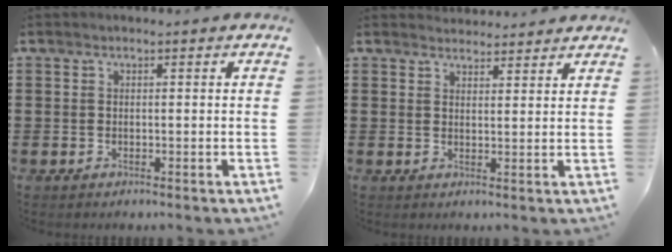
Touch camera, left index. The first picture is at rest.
{"total": 2.6, "force": [2.6, 0.3, 0.0], "torque": [-0.006, -0.006, 0.050]}